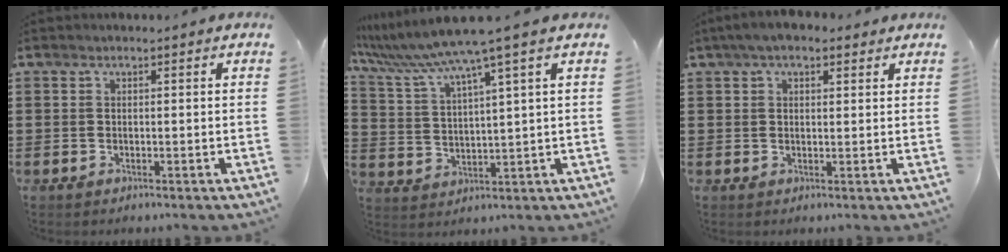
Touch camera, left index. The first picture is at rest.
{"total": 7.1, "force": [5.3, -0.9, 4.6], "torque": [-0.117, -0.037, 0.084]}
{"total": 3.6, "force": [2.5, 1.5, 2.2], "torque": [-0.049, 0.007, 0.045]}